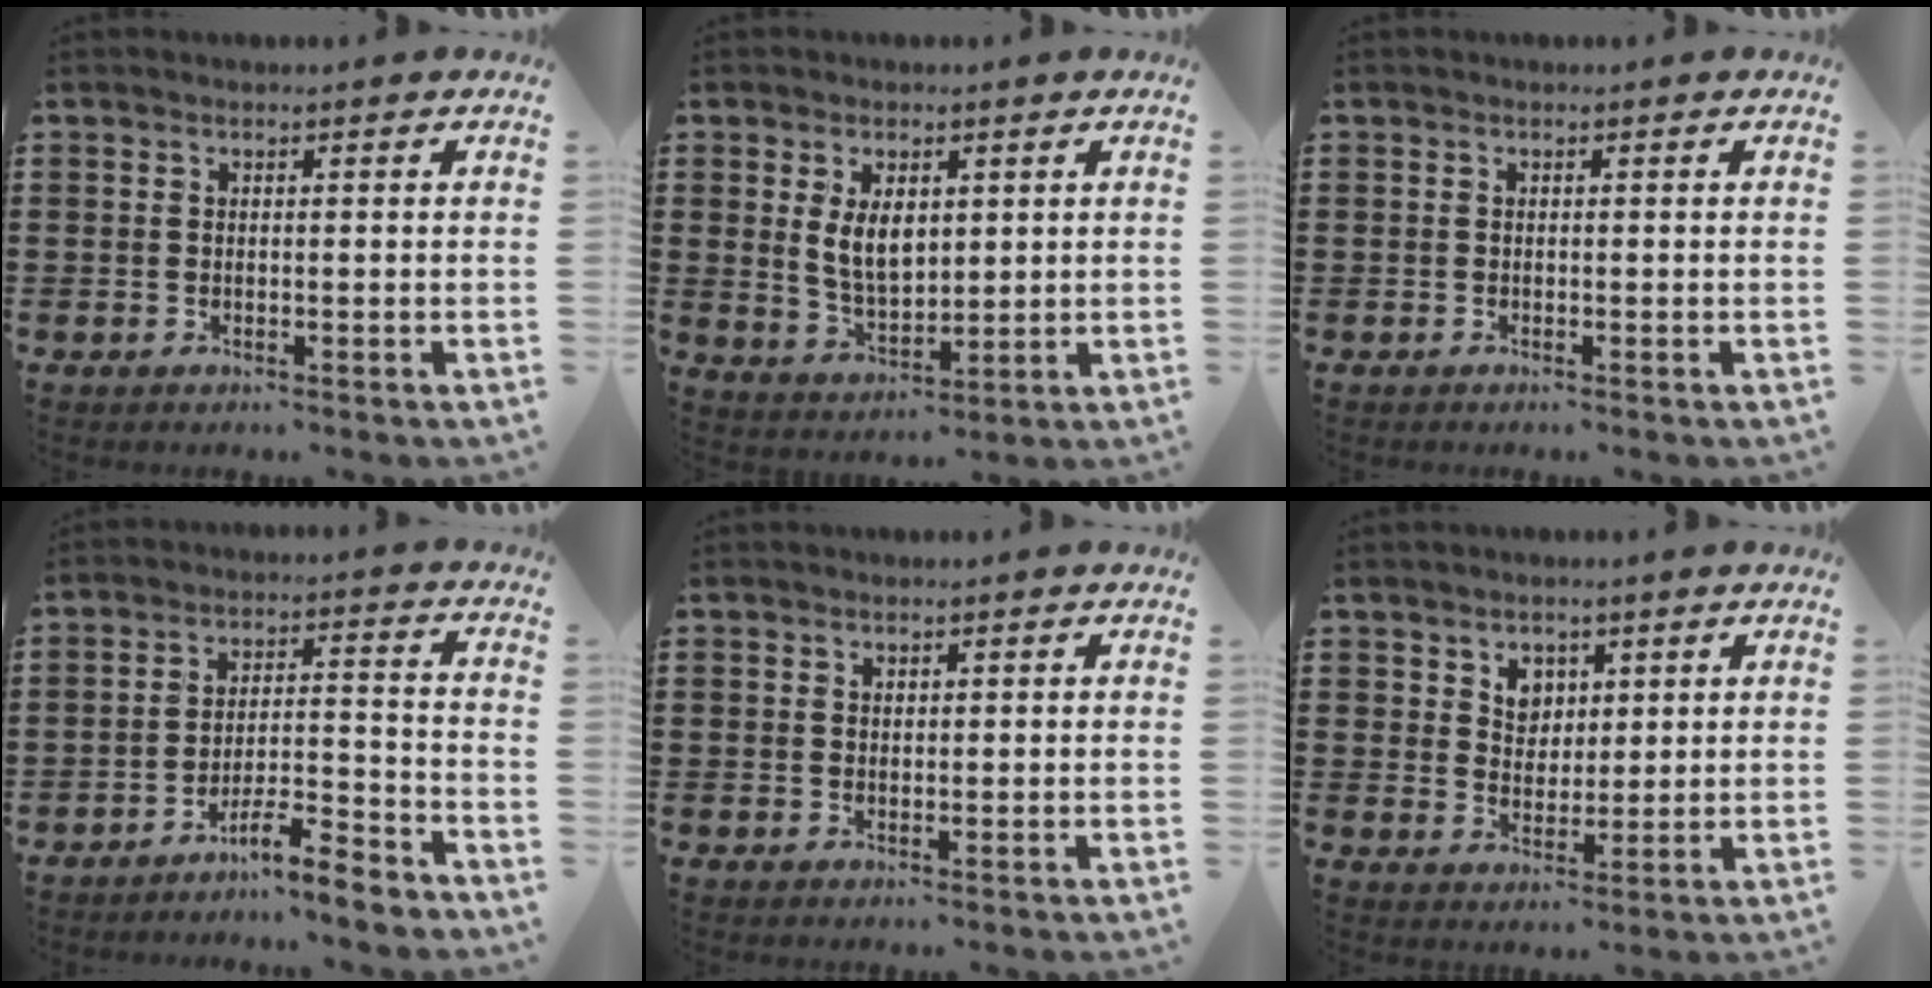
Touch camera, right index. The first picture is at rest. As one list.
[{"total": 5.8, "force": [1.5, 3.2, 4.6], "torque": [-0.090, 0.004, 0.026]}, {"total": 0.0}, {"total": 6.5, "force": [-5.9, 0.2, 2.7], "torque": [-0.044, 0.003, -0.111]}, {"total": 0.7, "force": [0.6, 0.3, 0.1], "torque": [-0.004, -0.002, 0.014]}, {"total": 3.6, "force": [2.1, 2.8, 0.8], "torque": [-0.023, 0.006, 0.037]}]